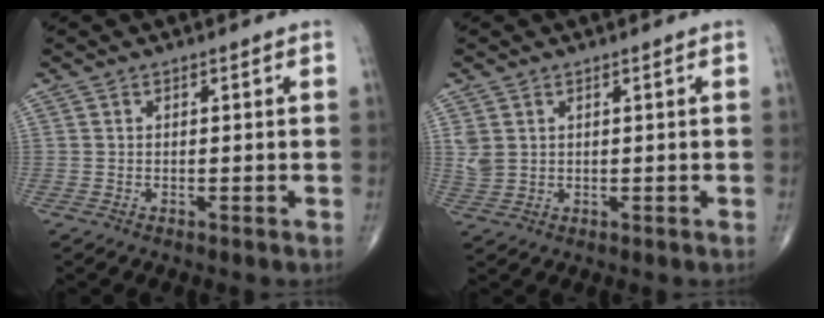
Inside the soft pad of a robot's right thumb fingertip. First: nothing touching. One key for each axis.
{"total": 3.0, "fx": 1.0, "fy": 2.3, "fz": 1.6, "tx": -0.035, "ty": -0.001, "tz": 0.027}